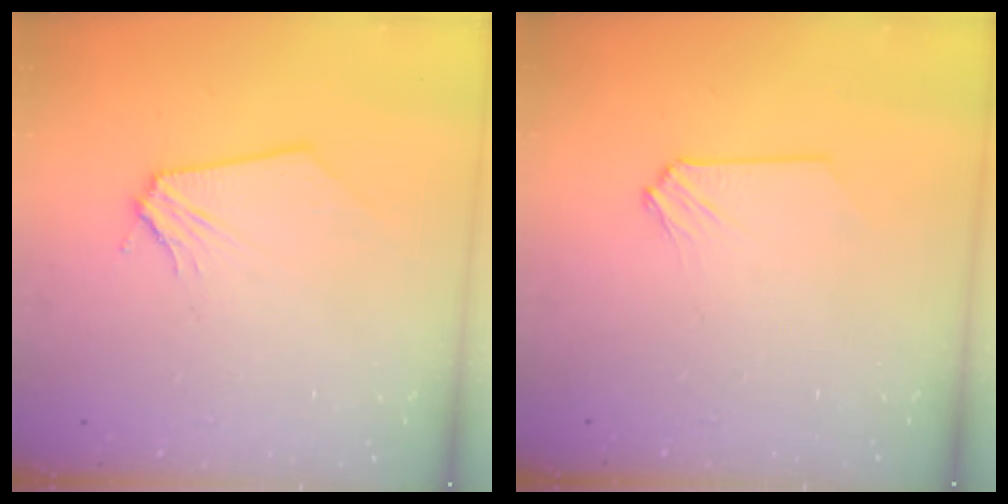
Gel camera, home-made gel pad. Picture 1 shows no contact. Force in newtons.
{"total": 0.0}